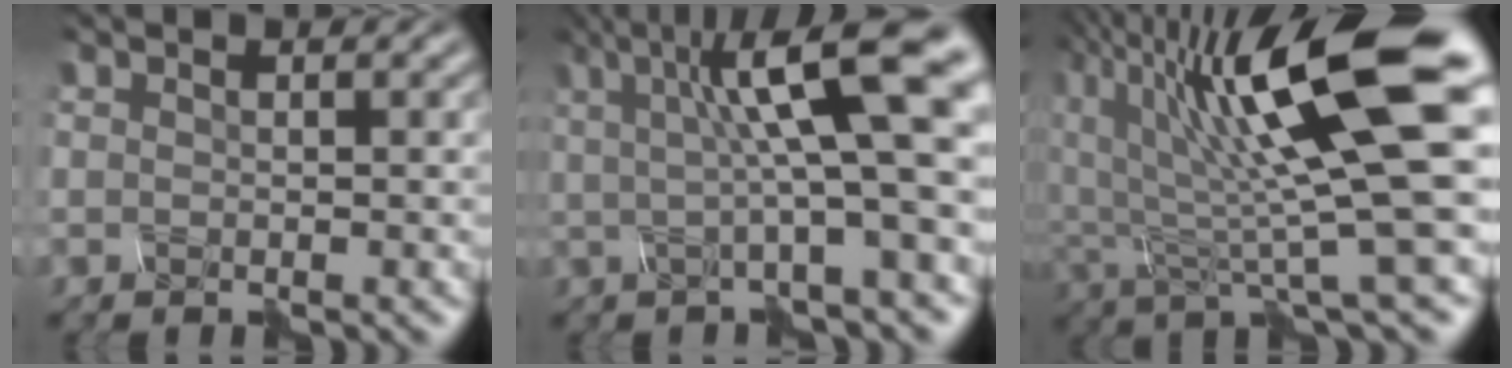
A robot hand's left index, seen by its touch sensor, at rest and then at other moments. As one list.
[{"total": 7.5, "force": [0.7, 0.9, 7.4], "torque": [-0.128, -0.017, 0.044]}, {"total": 10.5, "force": [2.2, 0.8, 10.2], "torque": [-0.197, -0.015, 0.080]}]